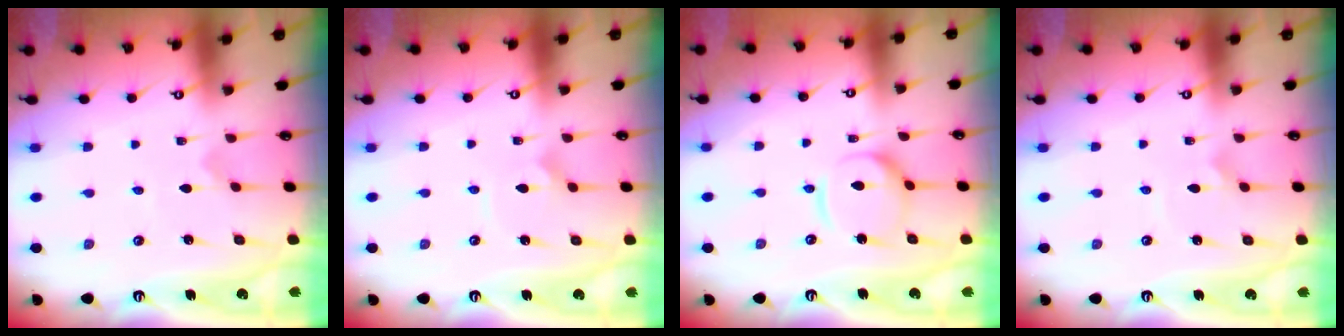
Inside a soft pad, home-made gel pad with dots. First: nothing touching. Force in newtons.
{"total": 2.7, "press": 2.7, "slide": 0.1}
{"total": 9.0, "press": 9.0, "slide": 0.9}
{"total": 1.5, "press": 1.5, "slide": 0.0}